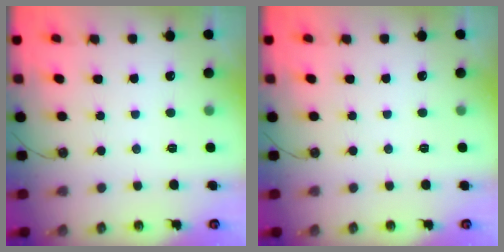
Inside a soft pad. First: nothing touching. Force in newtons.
{"total": 0.5, "press": 0.5, "slide": 0.2}